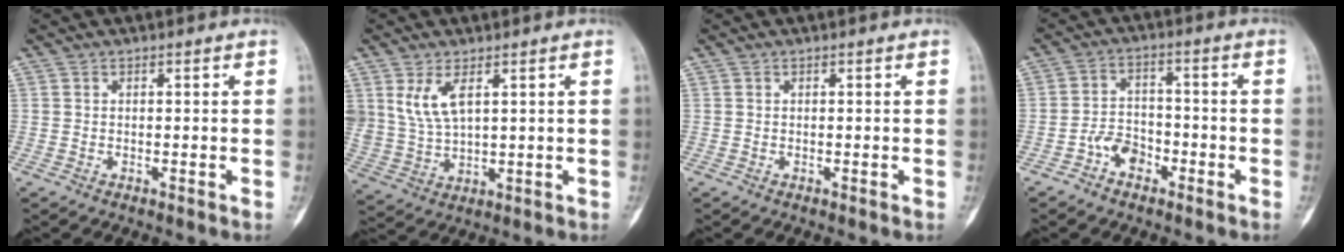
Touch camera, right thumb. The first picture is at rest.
{"total": 6.9, "force": [3.1, 3.3, 5.2], "torque": [-0.101, -0.014, 0.076]}
{"total": 0.0}
{"total": 5.6, "force": [-3.1, 3.7, 2.8], "torque": [-0.031, 0.032, -0.061]}